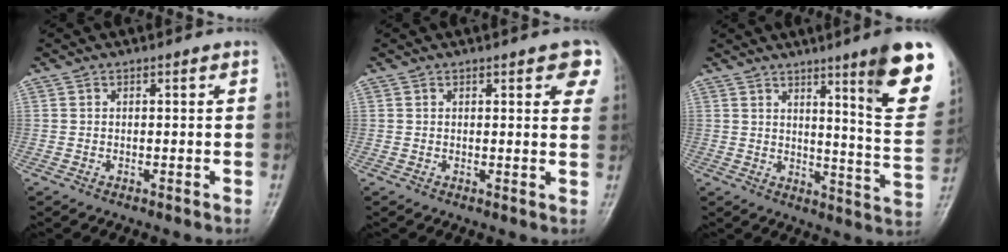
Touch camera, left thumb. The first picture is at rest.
{"total": 6.1, "force": [3.2, 2.1, 4.8], "torque": [-0.030, -0.008, 0.030]}
{"total": 17.0, "force": [9.3, 1.6, 14.1], "torque": [-0.151, -0.060, 0.129]}